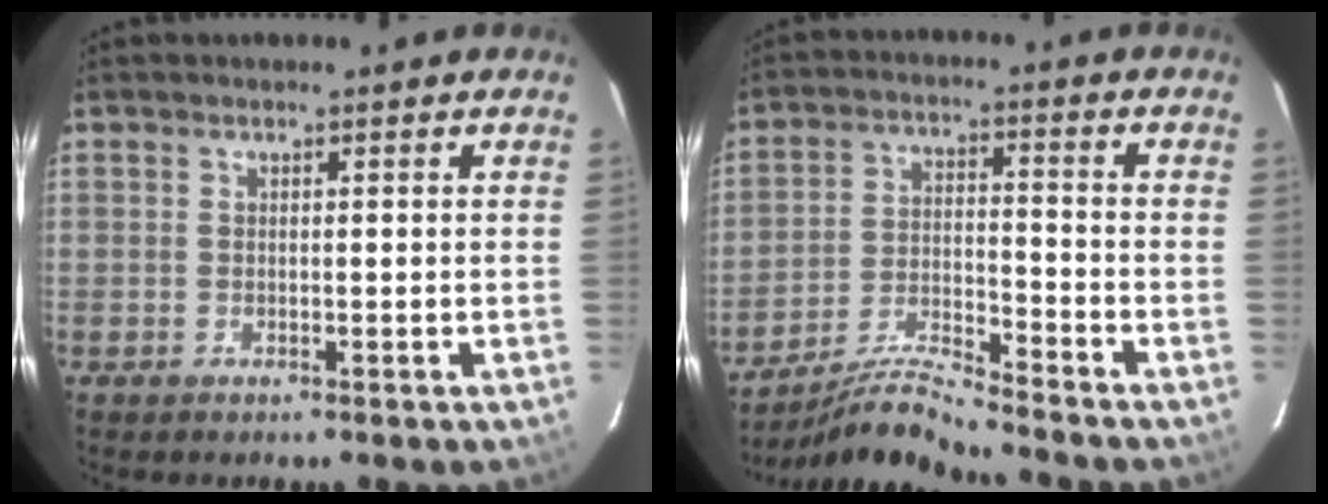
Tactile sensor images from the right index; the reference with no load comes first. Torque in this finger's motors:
{"motor_torque": [0.72, -0.86, 0.13, 0.03]}